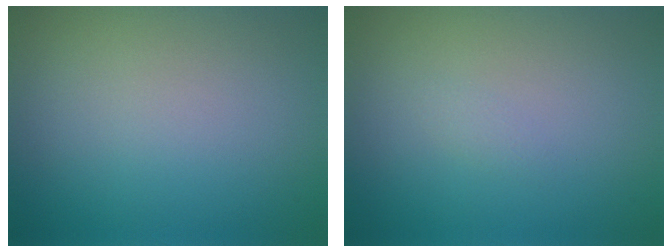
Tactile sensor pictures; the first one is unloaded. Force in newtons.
{"total": 0.5, "press": 0.5, "slide": 0.1}